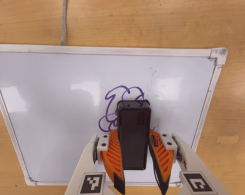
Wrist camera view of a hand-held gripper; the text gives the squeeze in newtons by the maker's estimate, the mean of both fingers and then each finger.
{"total": 10.0, "left": 10.0, "right": 10.1}